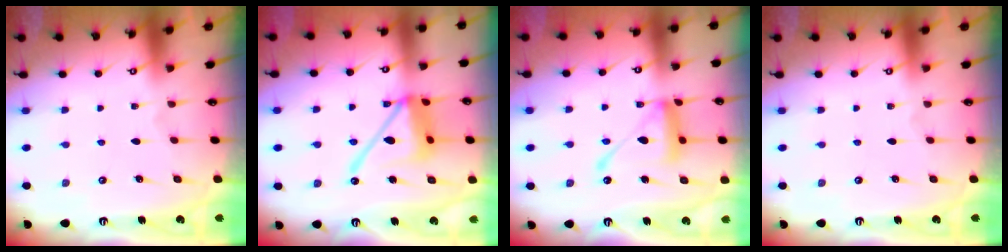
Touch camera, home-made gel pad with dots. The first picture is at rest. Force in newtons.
{"total": 14.8, "press": 14.7, "slide": 1.5}
{"total": 14.9, "press": 14.8, "slide": 1.3}
{"total": 0.0}